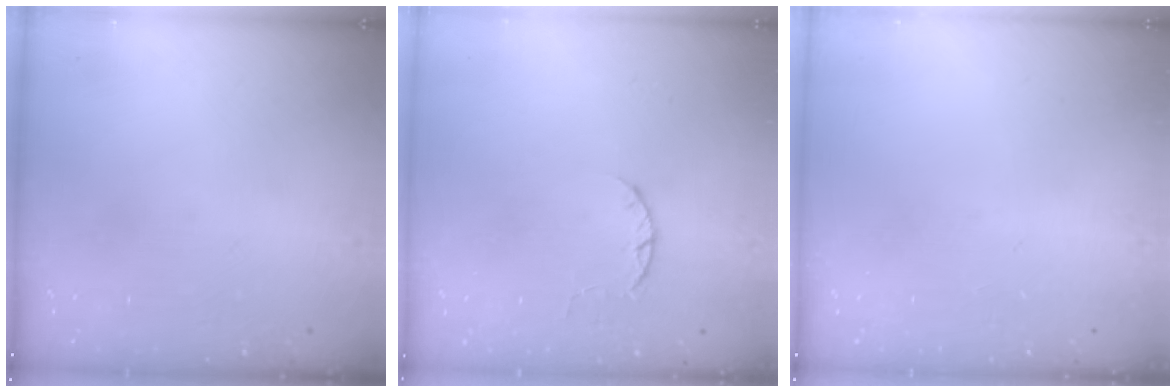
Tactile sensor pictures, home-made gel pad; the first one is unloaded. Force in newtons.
{"total": 2.5, "press": 2.4, "slide": 0.4}
{"total": 0.0}